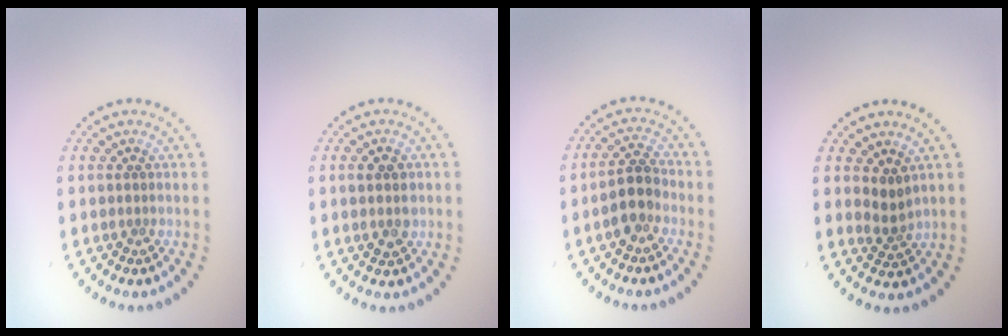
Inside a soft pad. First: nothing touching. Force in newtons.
{"total": 2.1, "press": 2.1, "slide": 0.1}
{"total": 3.0, "press": 2.8, "slide": 1.1}
{"total": 2.0, "press": 1.4, "slide": 1.4}